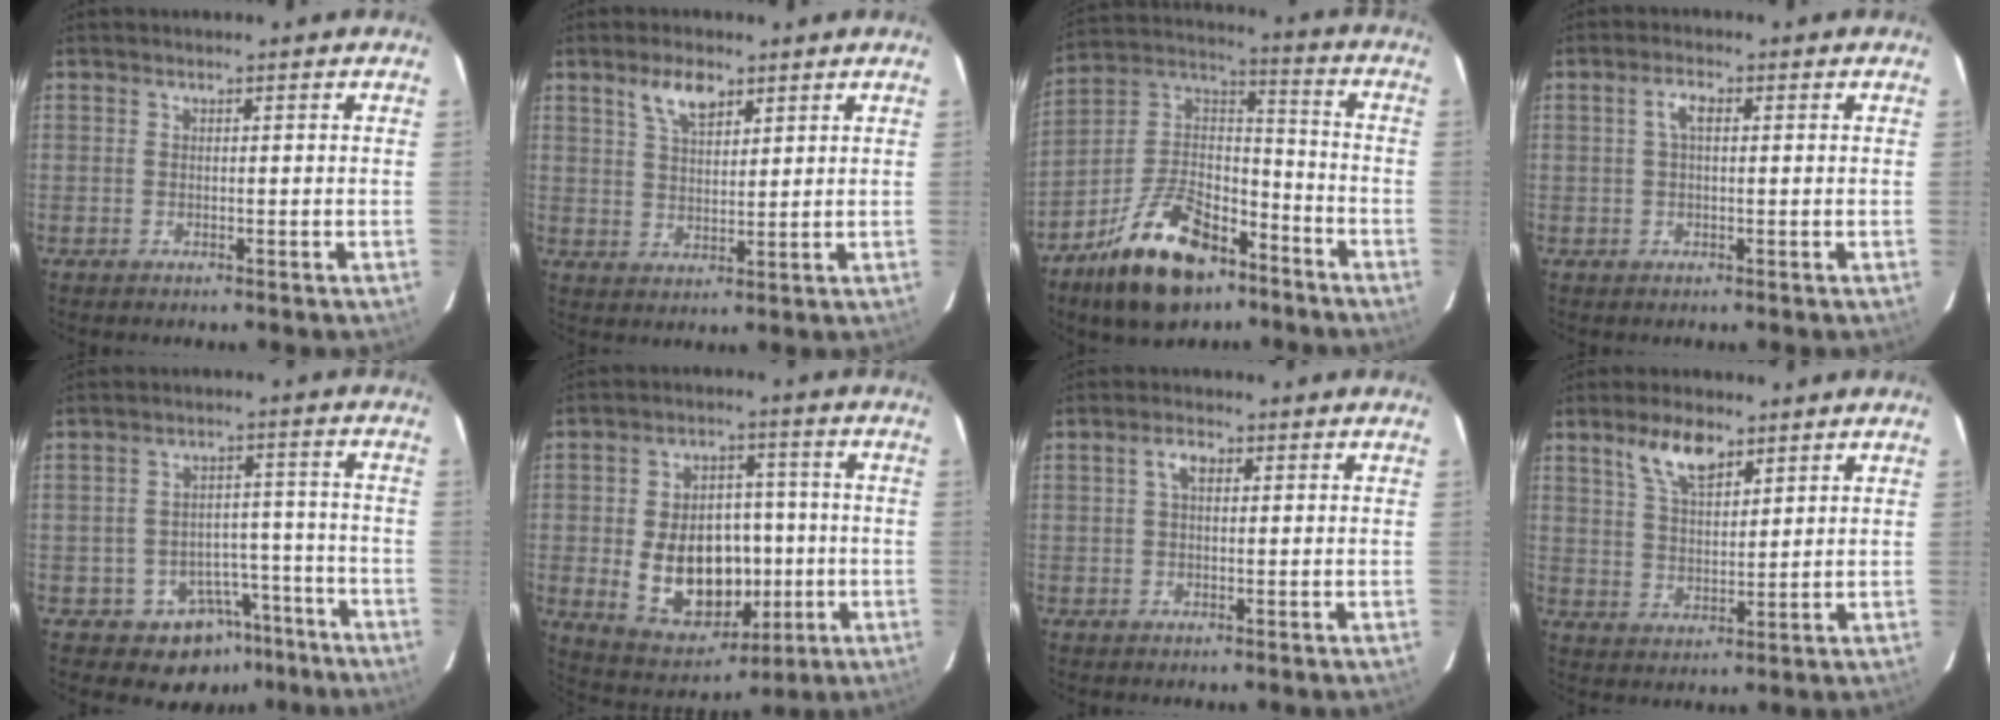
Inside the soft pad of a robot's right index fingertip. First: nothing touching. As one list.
[{"total": 6.0, "force": [3.8, 2.6, 3.9], "torque": [-0.066, 0.005, 0.070]}, {"total": 19.5, "force": [-12.1, 10.1, 11.6], "torque": [-0.233, 0.027, -0.201]}, {"total": 2.7, "force": [0.6, 1.1, 2.4], "torque": [-0.050, 0.010, 0.010]}, {"total": 9.7, "force": [-6.3, 7.0, 2.3], "torque": [-0.031, 0.045, -0.063]}, {"total": 15.8, "force": [-2.3, 11.2, 10.9], "torque": [-0.218, 0.009, -0.007]}, {"total": 2.8, "force": [0.7, 1.5, 2.2], "torque": [-0.043, 0.011, 0.013]}, {"total": 7.7, "force": [4.9, 3.2, 5.0], "torque": [-0.089, 0.007, 0.095]}]